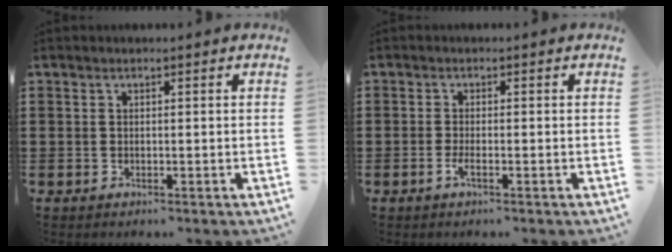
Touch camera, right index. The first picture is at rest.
{"total": 1.7, "force": [-0.9, 0.2, 1.5], "torque": [-0.034, -0.007, -0.018]}